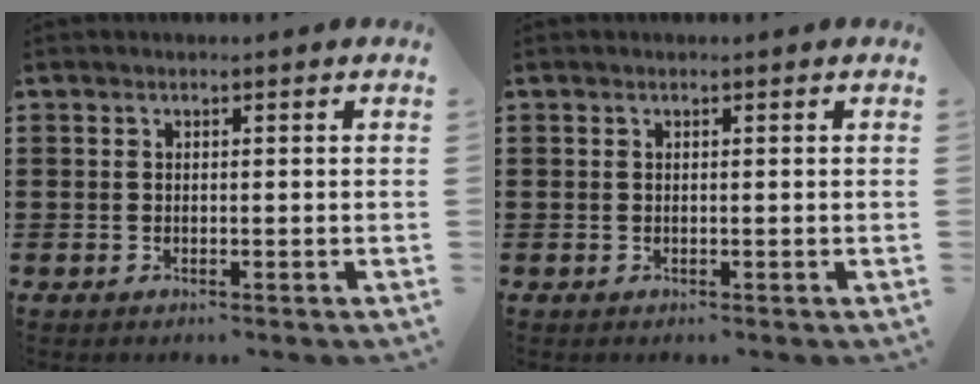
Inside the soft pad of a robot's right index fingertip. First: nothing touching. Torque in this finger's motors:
{"motor_torque": [0.17, -0.06, 0.00, 0.00]}